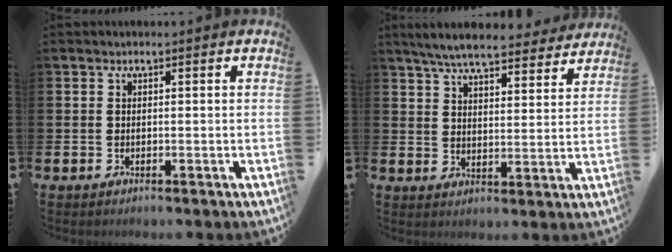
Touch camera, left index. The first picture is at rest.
{"total": 6.8, "force": [6.4, 1.0, 2.0], "torque": [-0.047, -0.036, 0.111]}